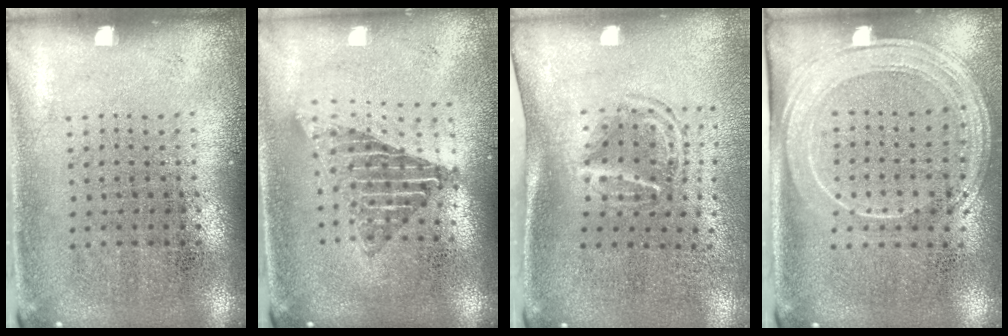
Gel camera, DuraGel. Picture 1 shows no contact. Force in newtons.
{"total": 1.7, "press": 1.4, "slide": 1.0}
{"total": 1.7, "press": 1.1, "slide": 1.3}
{"total": 2.2, "press": 1.8, "slide": 1.2}